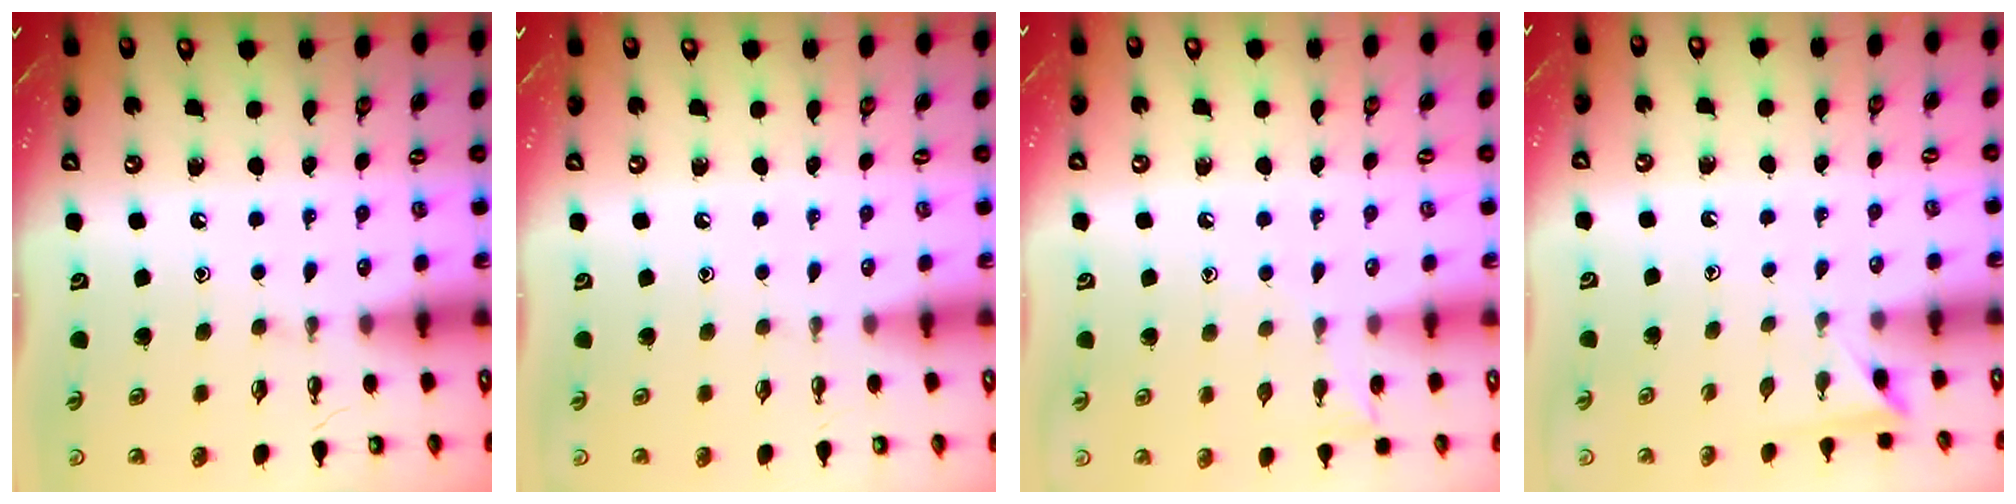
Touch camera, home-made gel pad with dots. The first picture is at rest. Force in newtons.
{"total": 0.0}
{"total": 5.0, "press": 4.9, "slide": 0.5}
{"total": 2.3, "press": 2.3, "slide": 0.2}